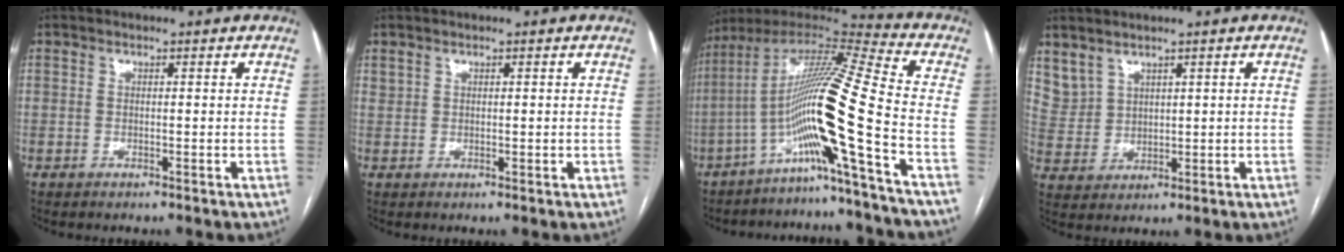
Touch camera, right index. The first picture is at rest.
{"total": 1.3, "force": [0.7, 0.7, 0.8], "torque": [-0.019, 0.004, 0.022]}
{"total": 16.8, "force": [-6.5, -2.4, 15.3], "torque": [-0.289, 0.009, -0.130]}
{"total": 5.5, "force": [4.1, 3.4, 1.0], "torque": [-0.032, 0.011, 0.105]}